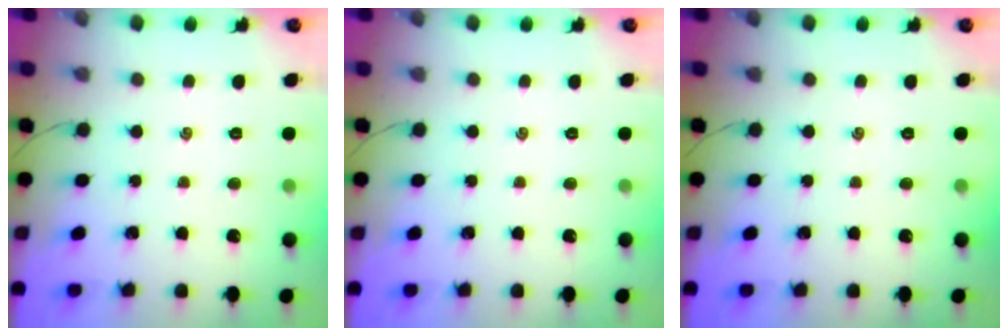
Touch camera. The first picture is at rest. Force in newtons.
{"total": 0.0}
{"total": 0.0}